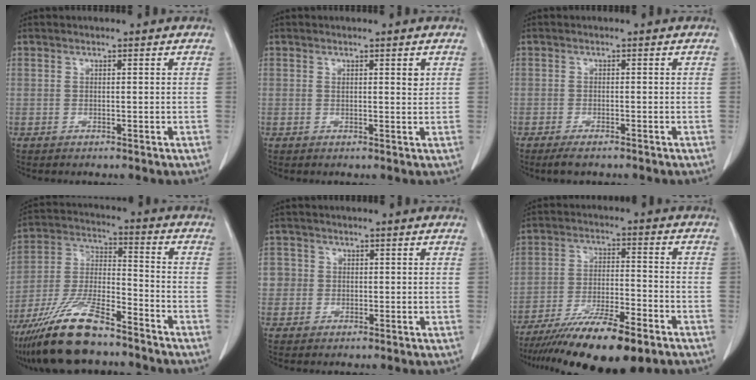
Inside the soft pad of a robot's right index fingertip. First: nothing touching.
{"total": 1.6, "force": [0.8, 0.5, 1.4], "torque": [-0.020, -0.004, 0.011]}
{"total": 2.3, "force": [-1.7, 0.5, 1.4], "torque": [-0.025, -0.004, -0.028]}
{"total": 15.0, "force": [-11.5, 2.9, 9.2], "torque": [-0.193, -0.013, -0.213]}
{"total": 3.0, "force": [0.1, 3.0, 0.1], "torque": [0.014, 0.008, 0.001]}
{"total": 16.1, "force": [-11.8, 2.4, 10.6], "torque": [-0.174, -0.028, -0.198]}